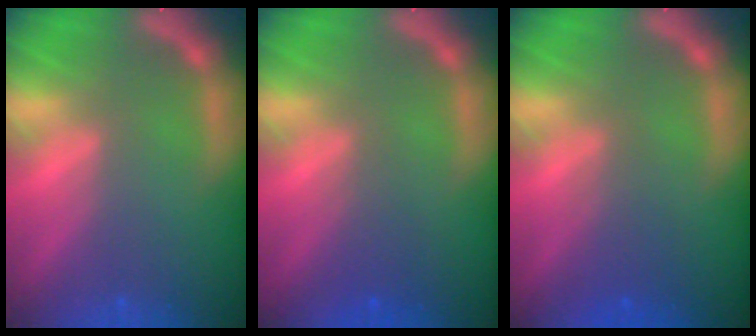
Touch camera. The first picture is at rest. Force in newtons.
{"total": 2.0}
{"total": 2.5}